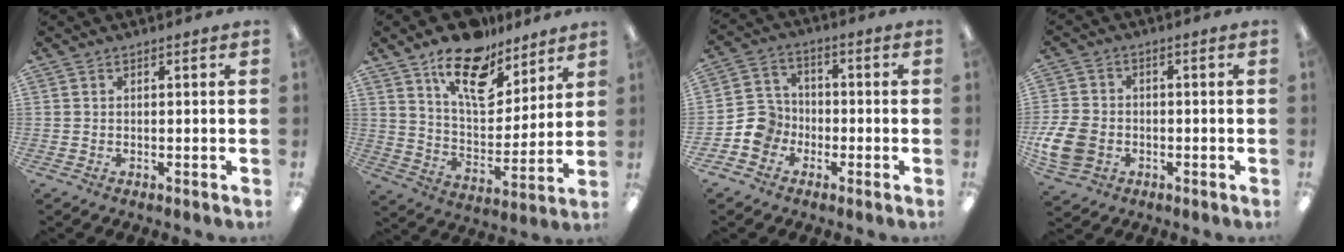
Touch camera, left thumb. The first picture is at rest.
{"total": 17.4, "force": [12.1, 8.5, 9.3], "torque": [-0.144, -0.069, 0.210]}
{"total": 7.3, "force": [-3.1, 6.3, 2.0], "torque": [-0.051, 0.028, -0.055]}
{"total": 9.4, "force": [-2.8, 7.1, 5.5], "torque": [-0.133, 0.009, -0.047]}